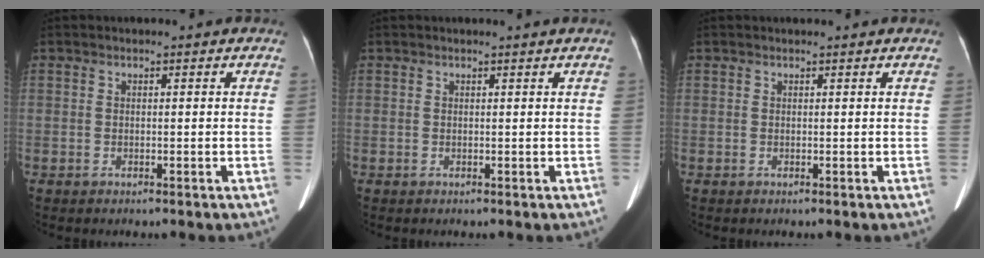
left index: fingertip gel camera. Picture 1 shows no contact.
{"total": 0.9, "force": [0.8, -0.3, 0.4], "torque": [-0.013, -0.001, 0.017]}
{"total": 1.4, "force": [1.3, 0.1, 0.5], "torque": [-0.011, 0.015, 0.019]}